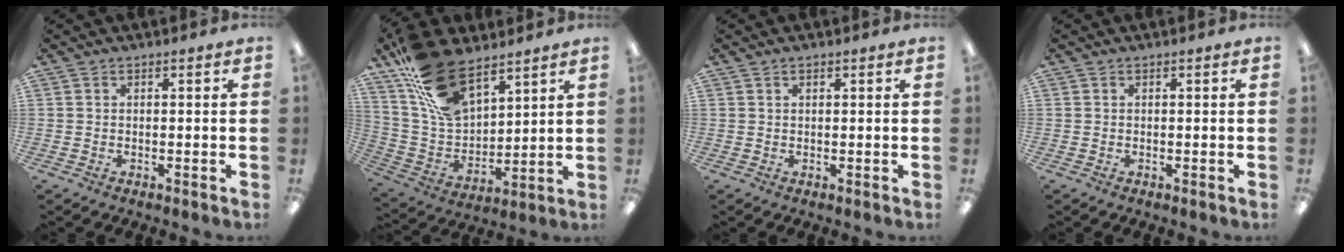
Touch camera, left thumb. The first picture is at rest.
{"total": 19.3, "force": [12.9, 9.6, 10.6], "torque": [-0.221, -0.062, 0.241]}
{"total": 0.7, "force": [0.5, 0.3, 0.5], "torque": [-0.010, 0.003, 0.008]}
{"total": 0.0}